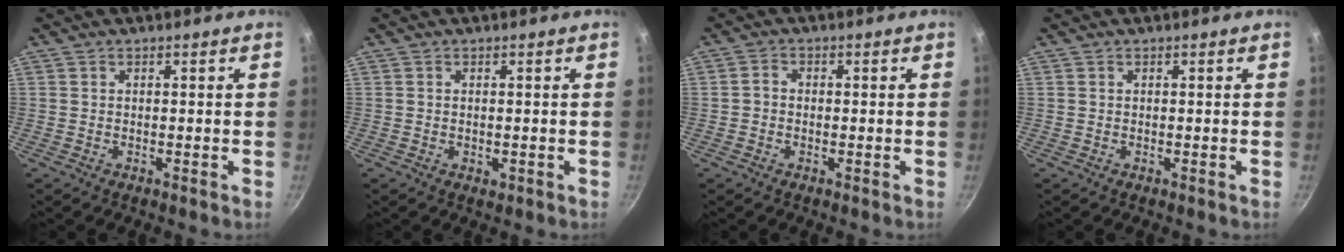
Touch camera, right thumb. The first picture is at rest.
{"total": 1.1, "force": [-0.1, 0.7, 0.8], "torque": [-0.011, -0.002, -0.001]}
{"total": 2.0, "force": [-0.4, 1.7, 1.0], "torque": [-0.016, 0.011, -0.010]}
{"total": 0.0}